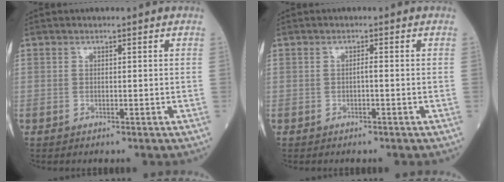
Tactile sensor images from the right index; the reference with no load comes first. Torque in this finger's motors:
{"motor_torque": [0.32, -0.02, 0.09, 0.03]}